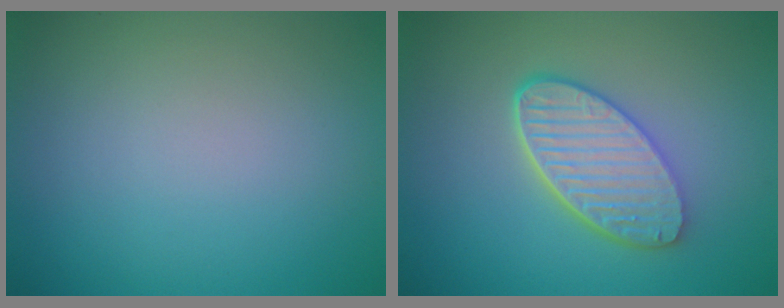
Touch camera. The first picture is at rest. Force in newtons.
{"total": 5.8, "press": 4.6, "slide": 3.7}